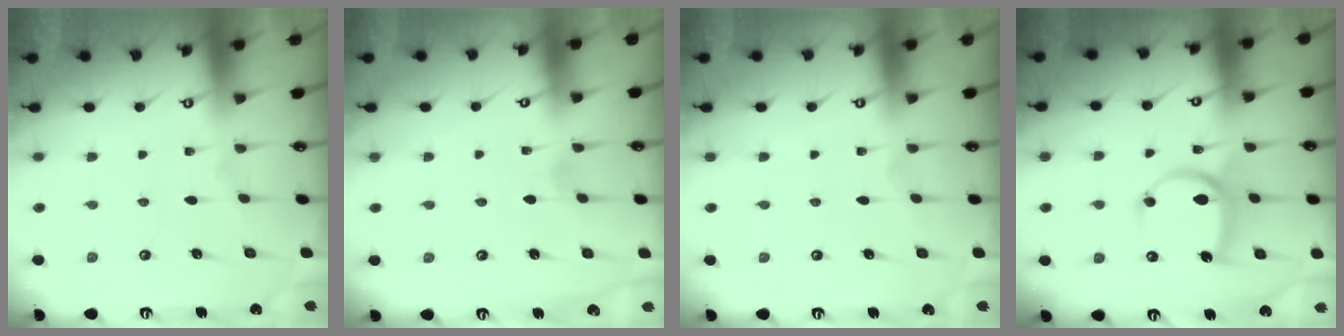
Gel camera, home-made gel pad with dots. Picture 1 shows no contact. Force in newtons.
{"total": 1.0, "press": 1.0, "slide": 0.2}
{"total": 0.0}
{"total": 9.9, "press": 9.9, "slide": 0.8}